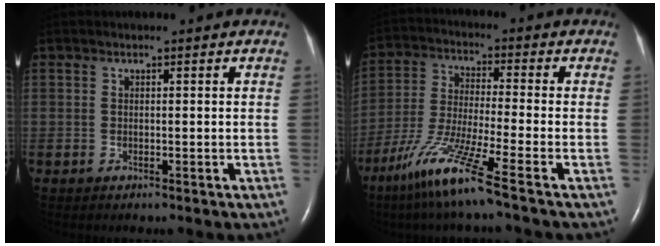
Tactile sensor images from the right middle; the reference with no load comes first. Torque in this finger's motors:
{"motor_torque": [1.11, -1.03, 0.28, 0.15]}